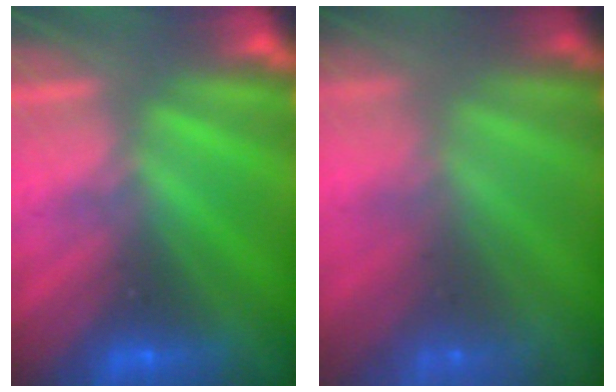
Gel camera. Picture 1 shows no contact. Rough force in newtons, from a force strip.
{"total": 7.3}